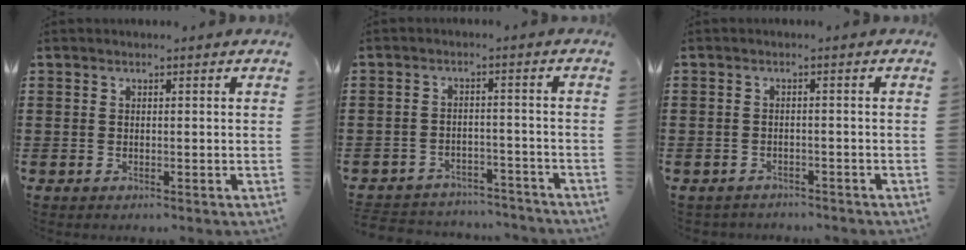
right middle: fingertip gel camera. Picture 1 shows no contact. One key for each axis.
{"total": 3.7, "fx": -3.6, "fy": 0.5, "fz": 0.0, "tx": -0.006, "ty": 0.003, "tz": -0.078}
{"total": 1.6, "fx": -1.6, "fy": 0.3, "fz": -0.2, "tx": -0.003, "ty": 0.000, "tz": -0.037}